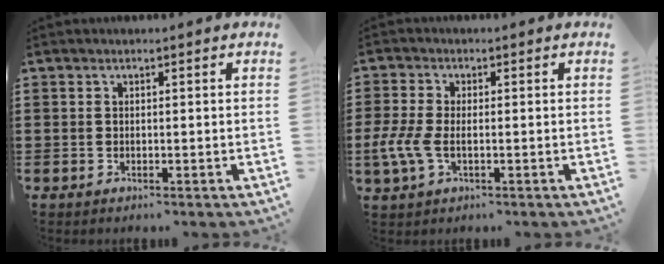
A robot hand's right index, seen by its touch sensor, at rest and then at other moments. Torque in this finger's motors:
{"motor_torque": [0.95, -0.01, 0.43, 0.11]}